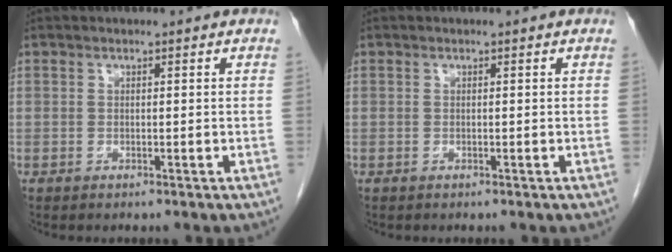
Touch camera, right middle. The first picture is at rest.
{"total": 0.0}